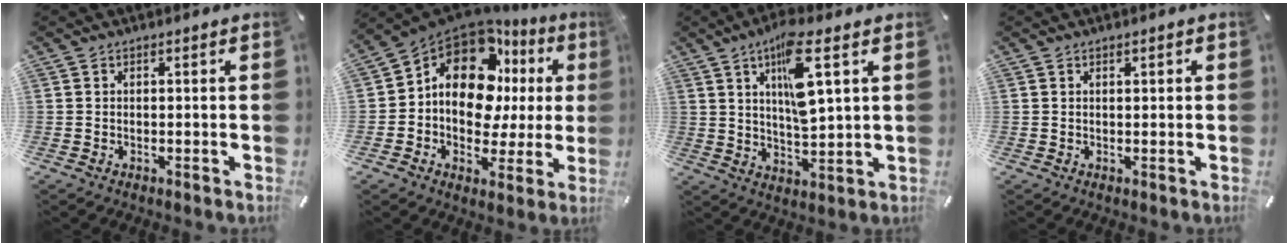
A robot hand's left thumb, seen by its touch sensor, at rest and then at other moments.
{"total": 15.7, "force": [5.3, 10.7, 10.2], "torque": [-0.175, -0.043, 0.090]}
{"total": 12.5, "force": [5.3, 3.5, 10.7], "torque": [-0.173, -0.015, 0.084]}
{"total": 0.8, "force": [0.4, 0.4, 0.6], "torque": [-0.012, 0.003, 0.006]}